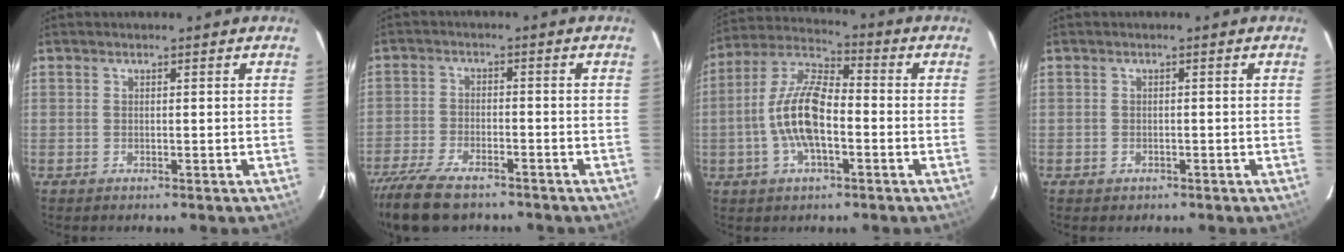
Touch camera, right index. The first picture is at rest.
{"total": 12.5, "force": [-10.1, 4.5, 5.9], "torque": [-0.149, -0.030, -0.184]}
{"total": 12.2, "force": [-2.7, 4.8, 10.9], "torque": [-0.226, 0.010, -0.054]}
{"total": 1.5, "force": [-0.7, 1.3, 0.3], "torque": [-0.005, 0.002, -0.004]}